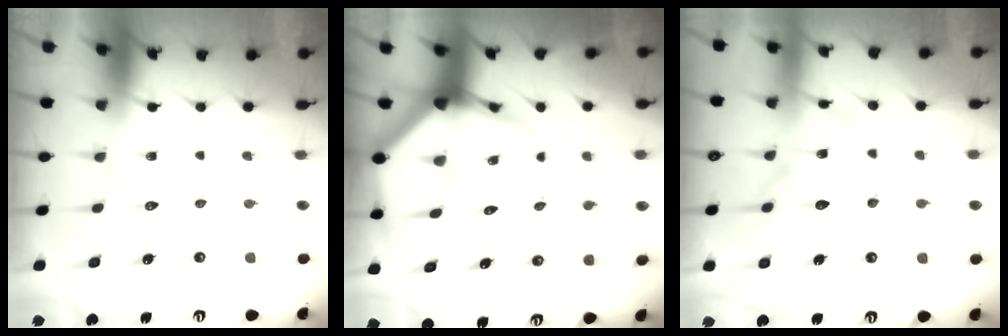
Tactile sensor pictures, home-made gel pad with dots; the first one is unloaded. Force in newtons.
{"total": 6.0, "press": 6.0, "slide": 0.4}
{"total": 12.3, "press": 12.3, "slide": 1.0}